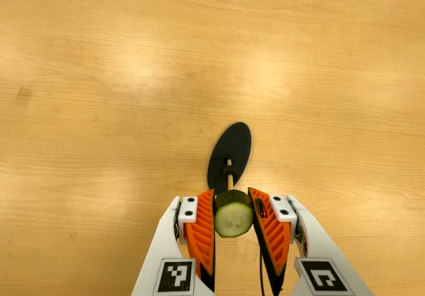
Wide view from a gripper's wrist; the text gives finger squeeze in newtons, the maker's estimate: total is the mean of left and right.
{"total": 9.1, "left": 8.9, "right": 9.2}